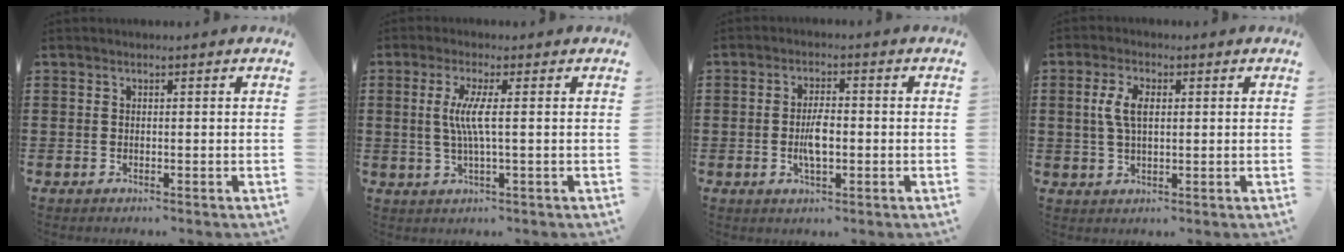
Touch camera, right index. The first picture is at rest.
{"total": 4.9, "force": [0.3, -0.1, 4.9], "torque": [-0.107, -0.014, -0.003]}
{"total": 4.5, "force": [-0.6, 1.7, 4.2], "torque": [-0.089, -0.002, -0.016]}
{"total": 4.9, "force": [0.8, 2.3, 4.2], "torque": [-0.095, 0.009, 0.009]}